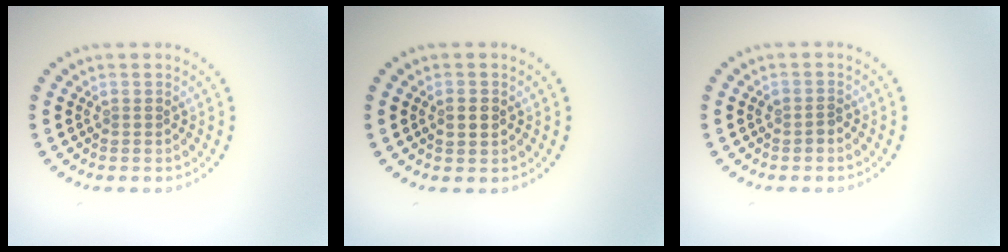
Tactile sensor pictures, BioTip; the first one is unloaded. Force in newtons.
{"total": 1.3, "press": 1.3, "slide": 0.1}
{"total": 0.7, "press": 0.7, "slide": 0.3}